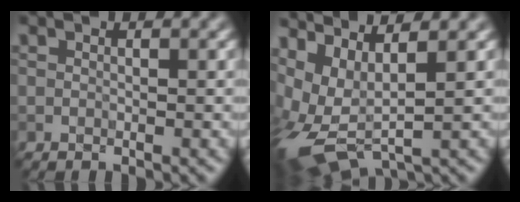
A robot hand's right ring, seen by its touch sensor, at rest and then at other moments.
{"total": 7.6, "force": [1.1, 3.6, 6.6], "torque": [-0.153, -0.007, 0.038]}